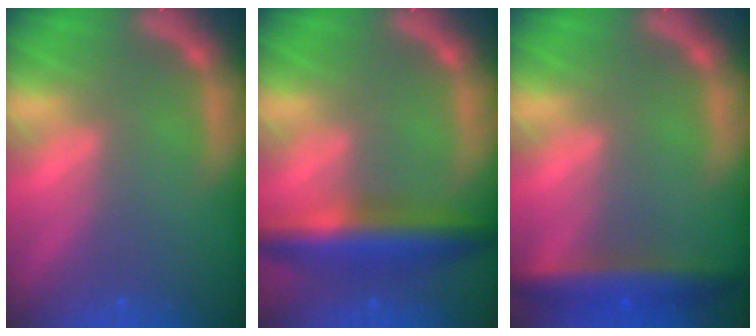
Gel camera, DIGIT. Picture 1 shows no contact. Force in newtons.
{"total": 6.5}
{"total": 5.0}